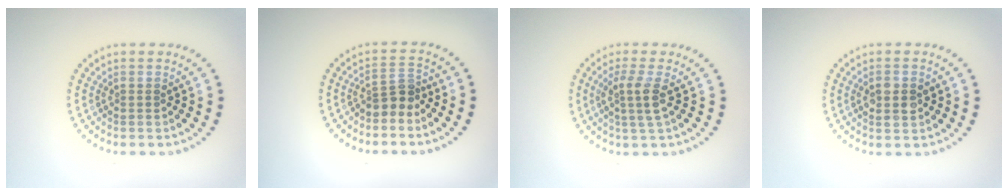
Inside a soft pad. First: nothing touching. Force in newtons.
{"total": 2.4, "press": 1.8, "slide": 1.6}
{"total": 2.6, "press": 2.1, "slide": 1.5}
{"total": 1.9, "press": 1.9, "slide": 0.2}